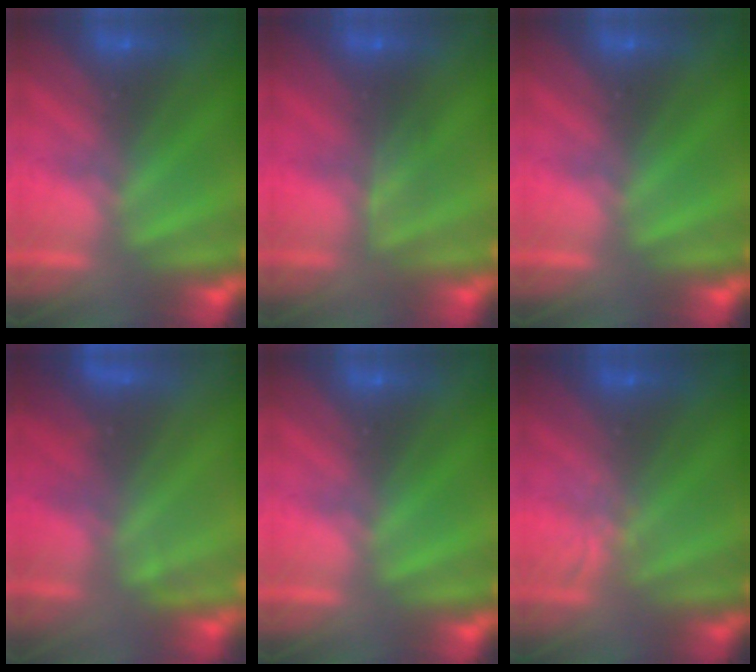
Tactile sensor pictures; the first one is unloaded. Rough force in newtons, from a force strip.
{"total": 2.4}
{"total": 0.0}
{"total": 4.6}
{"total": 0.0}
{"total": 1.8}